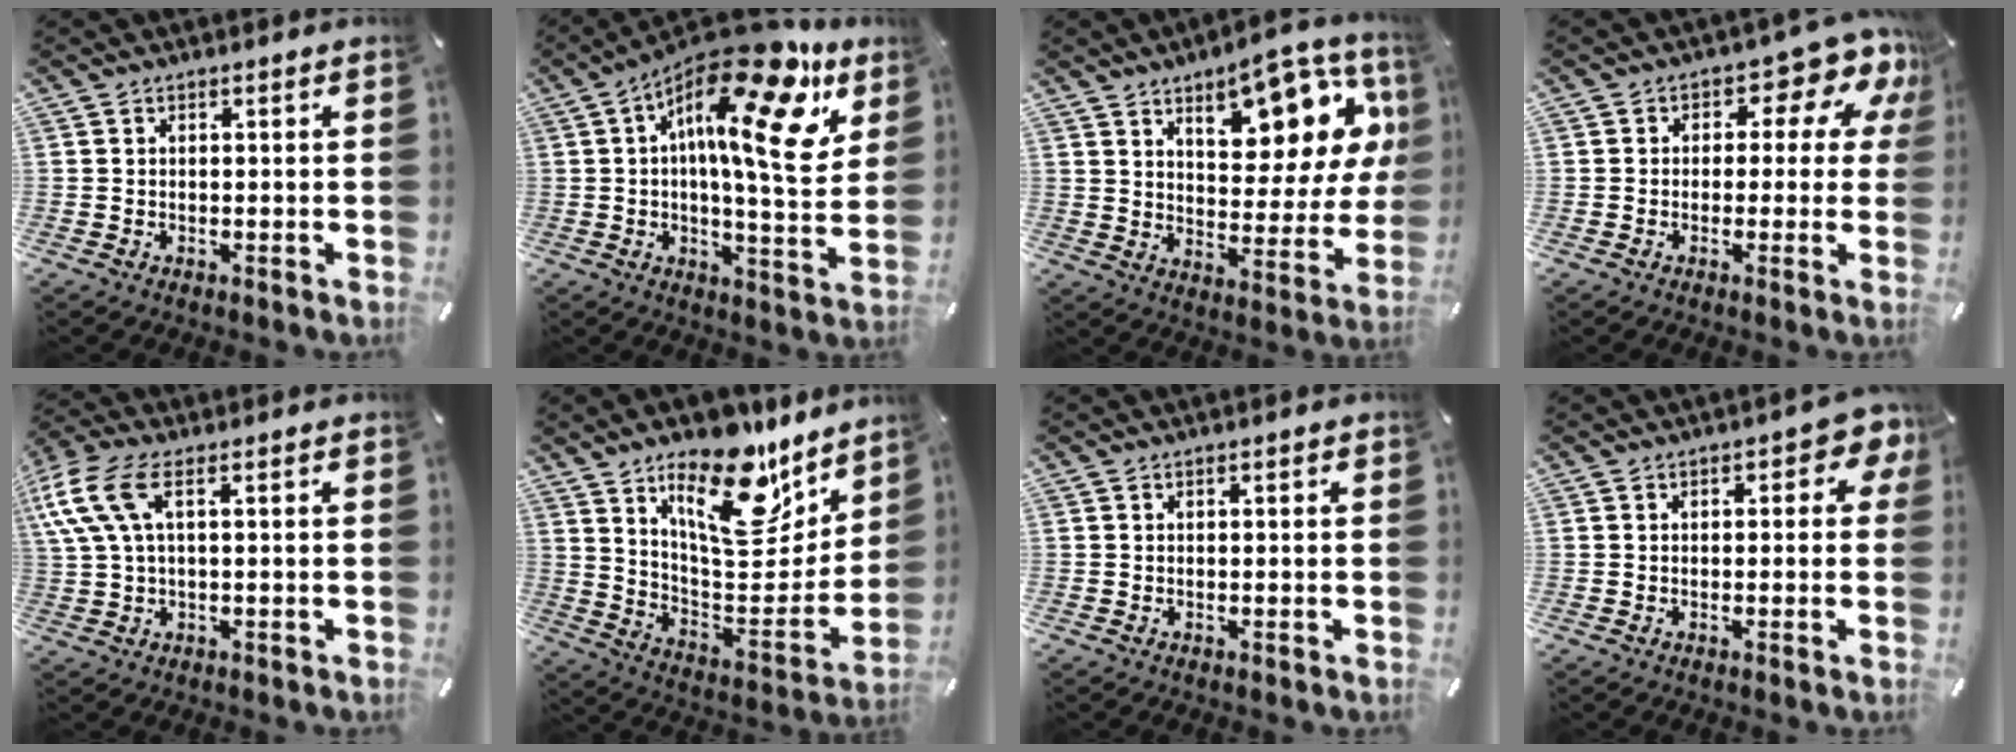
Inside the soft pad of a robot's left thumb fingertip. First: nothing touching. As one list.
[{"total": 21.7, "force": [10.3, 7.2, 17.7], "torque": [-0.278, -0.080, 0.156]}, {"total": 16.6, "force": [9.9, 7.9, 10.7], "torque": [-0.126, -0.073, 0.161]}, {"total": 10.1, "force": [3.5, 5.9, 7.3], "torque": [-0.086, -0.028, 0.057]}, {"total": 10.1, "force": [2.8, 4.6, 8.6], "torque": [-0.197, -0.005, 0.054]}, {"total": 22.6, "force": [15.3, 10.1, 13.2], "torque": [-0.182, -0.112, 0.261]}, {"total": 0.0}, {"total": 4.2, "force": [1.0, 2.5, 3.2], "torque": [-0.040, 0.003, 0.013]}]